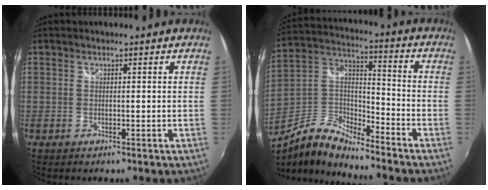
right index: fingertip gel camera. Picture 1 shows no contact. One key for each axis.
{"total": 11.7, "fx": -9.5, "fy": 3.0, "fz": 6.1, "tx": -0.135, "ty": 0.004, "tz": -0.194}